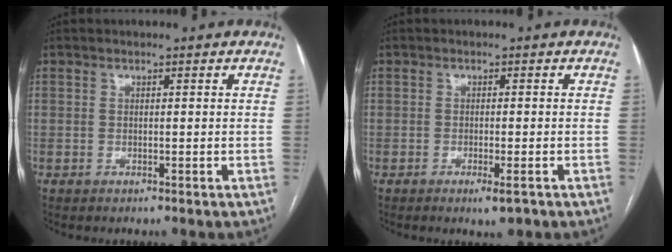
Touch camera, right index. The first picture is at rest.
{"total": 2.3, "force": [-1.3, 0.3, 1.9], "torque": [-0.025, -0.004, -0.018]}